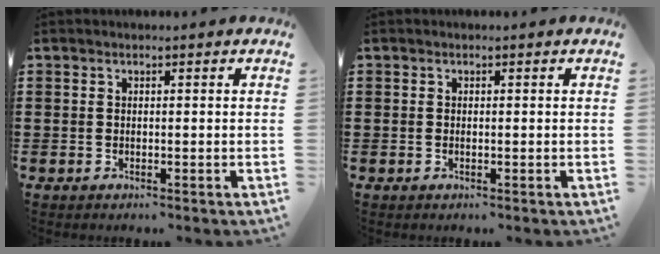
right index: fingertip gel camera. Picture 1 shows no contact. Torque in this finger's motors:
{"motor_torque": [-0.12, 0.83, 0.02, 0.01]}